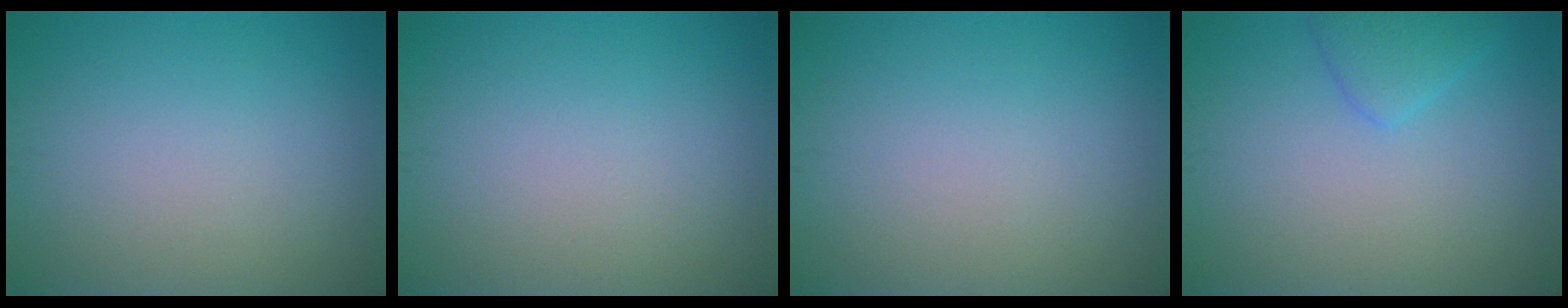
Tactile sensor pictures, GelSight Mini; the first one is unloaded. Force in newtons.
{"total": 0.0}
{"total": 0.0}
{"total": 1.9, "press": 1.9, "slide": 0.2}